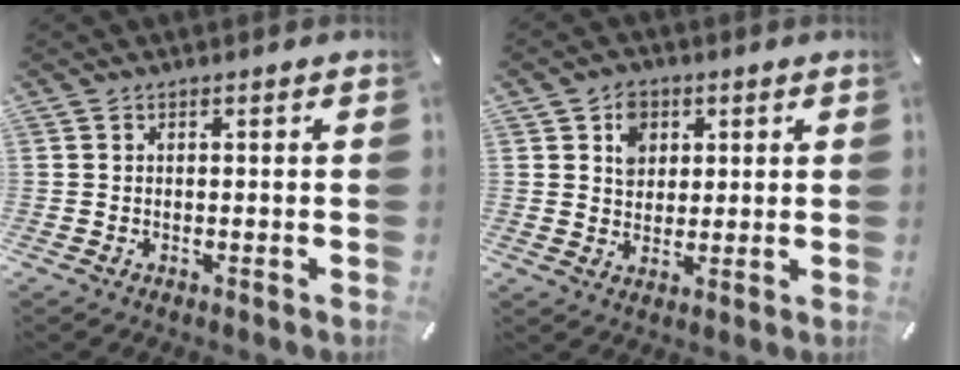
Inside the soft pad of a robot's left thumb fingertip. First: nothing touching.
{"total": 6.0, "force": [2.2, 5.1, 2.2], "torque": [-0.034, 0.003, 0.037]}